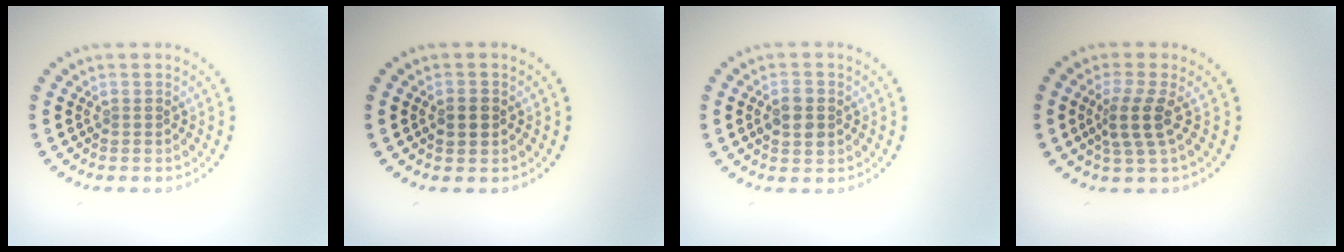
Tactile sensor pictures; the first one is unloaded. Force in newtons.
{"total": 2.1, "press": 2.1, "slide": 0.1}
{"total": 2.7, "press": 2.7, "slide": 0.1}
{"total": 2.8, "press": 2.2, "slide": 1.8}